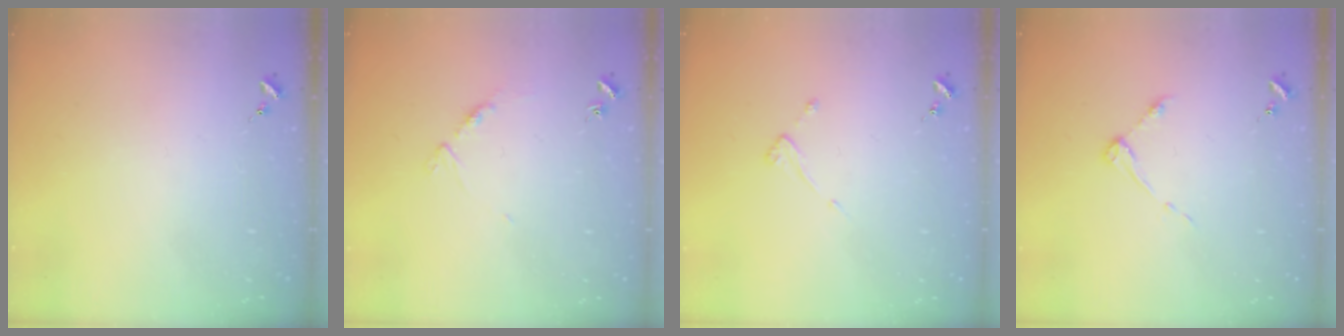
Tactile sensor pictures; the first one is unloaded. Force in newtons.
{"total": 5.5, "press": 5.5, "slide": 0.4}
{"total": 3.8, "press": 3.7, "slide": 0.2}
{"total": 4.3, "press": 4.3, "slide": 0.6}